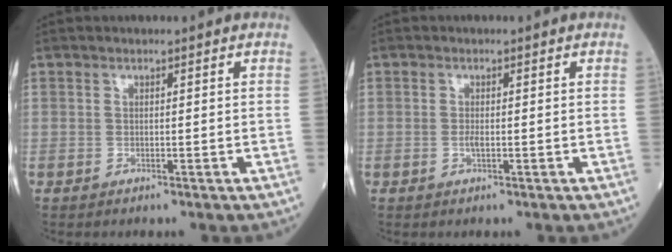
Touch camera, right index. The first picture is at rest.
{"total": 1.0, "force": [-0.3, 0.3, 0.9], "torque": [-0.022, 0.000, -0.007]}